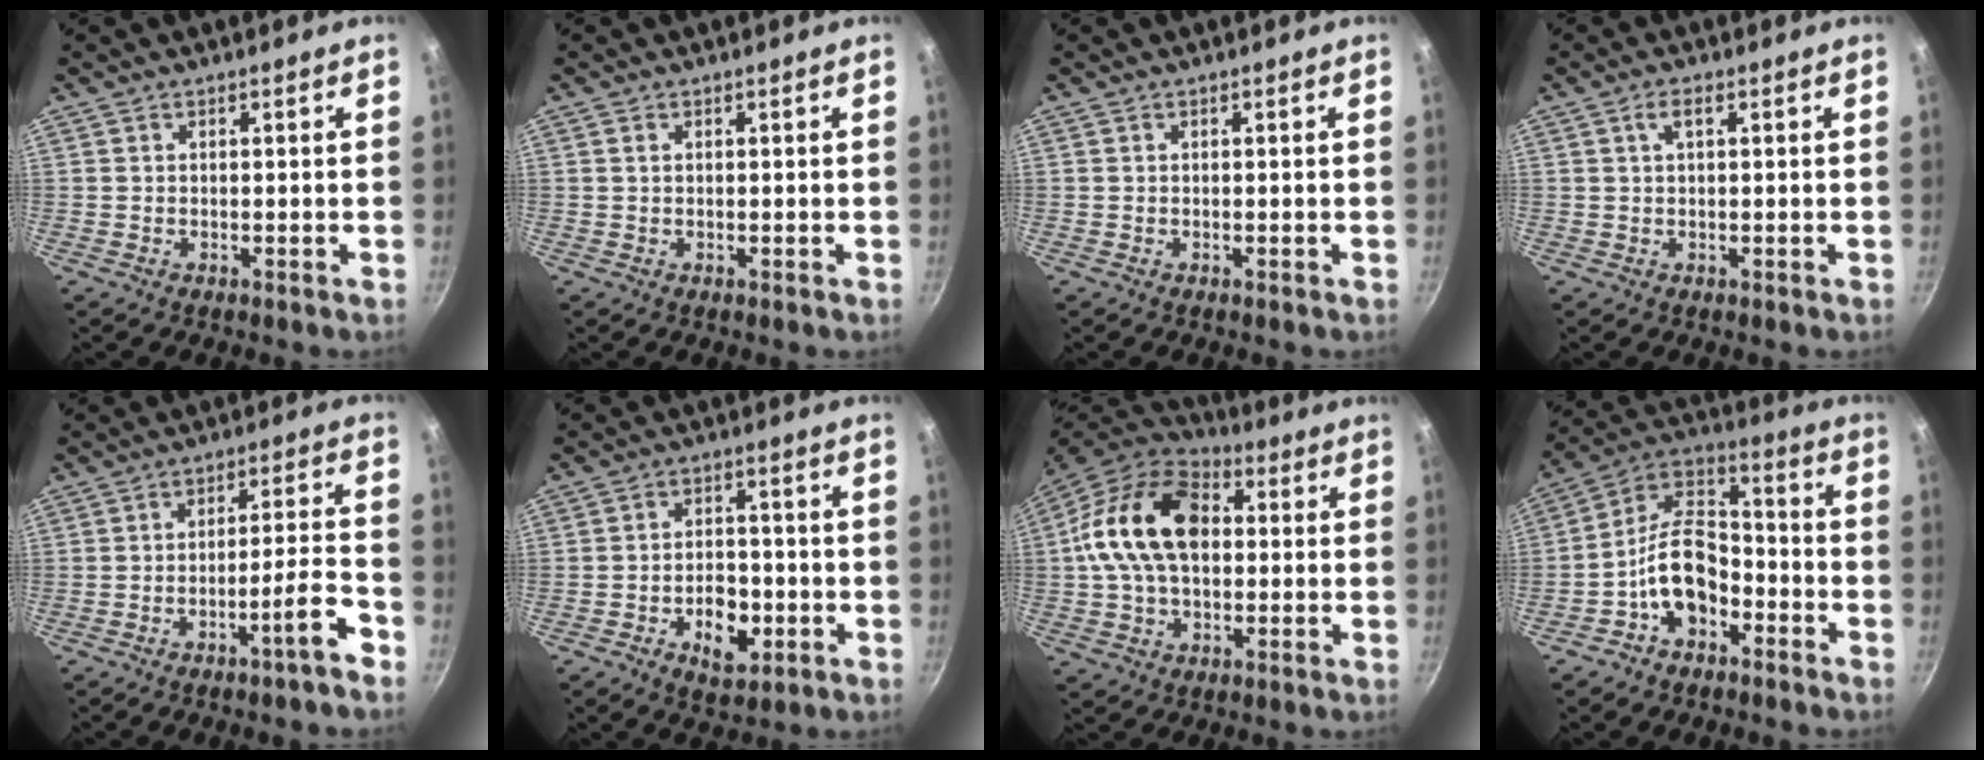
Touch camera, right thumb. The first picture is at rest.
{"total": 0.6, "force": [0.3, 0.3, 0.4], "torque": [-0.009, 0.000, 0.005]}
{"total": 0.0}
{"total": 2.3, "force": [0.8, 0.8, 1.9], "torque": [-0.038, 0.004, 0.017]}
{"total": 7.4, "force": [-4.7, 0.4, 5.8], "torque": [-0.084, 0.046, -0.062]}
{"total": 8.5, "force": [-2.9, 5.2, 6.1], "torque": [-0.073, 0.017, -0.042]}
{"total": 19.1, "force": [2.0, 12.7, 14.0], "torque": [-0.231, 0.029, 0.019]}
{"total": 12.9, "force": [-5.1, 8.2, 8.4], "torque": [-0.124, 0.065, -0.107]}